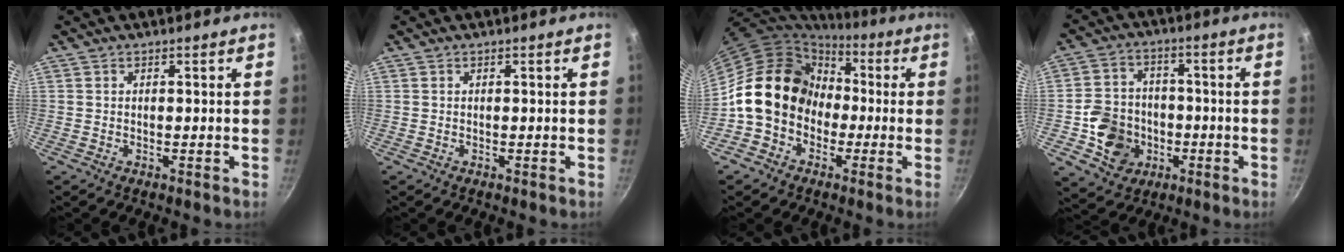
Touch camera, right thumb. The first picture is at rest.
{"total": 0.0}
{"total": 15.5, "force": [-0.7, 12.9, 8.6], "torque": [-0.103, 0.046, -0.025]}
{"total": 11.1, "force": [-2.8, 9.7, 4.7], "torque": [-0.060, 0.033, -0.046]}